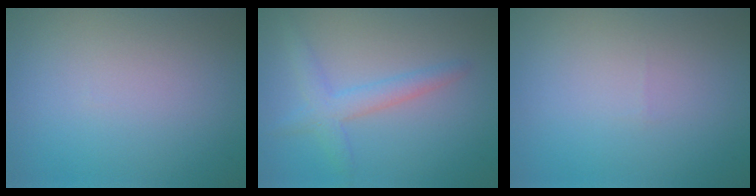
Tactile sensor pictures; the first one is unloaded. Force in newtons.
{"total": 2.6, "press": 2.6, "slide": 0.2}
{"total": 0.0}